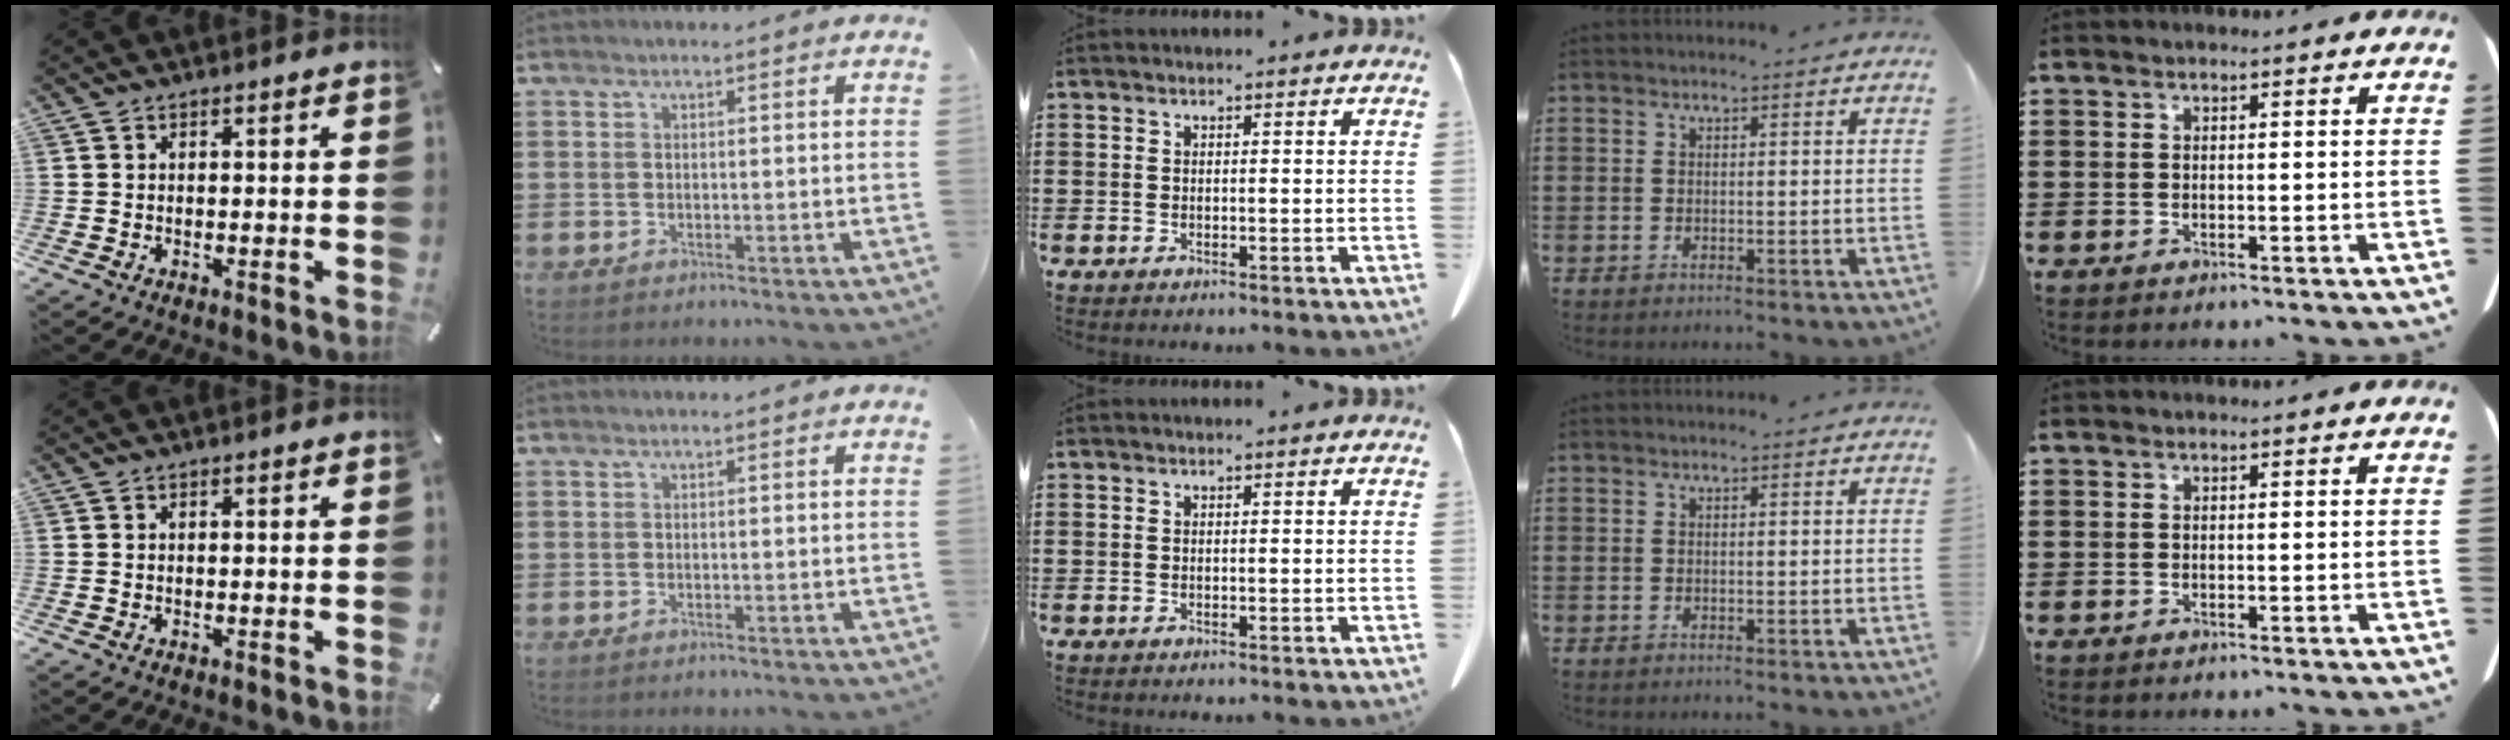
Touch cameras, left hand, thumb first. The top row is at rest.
{}